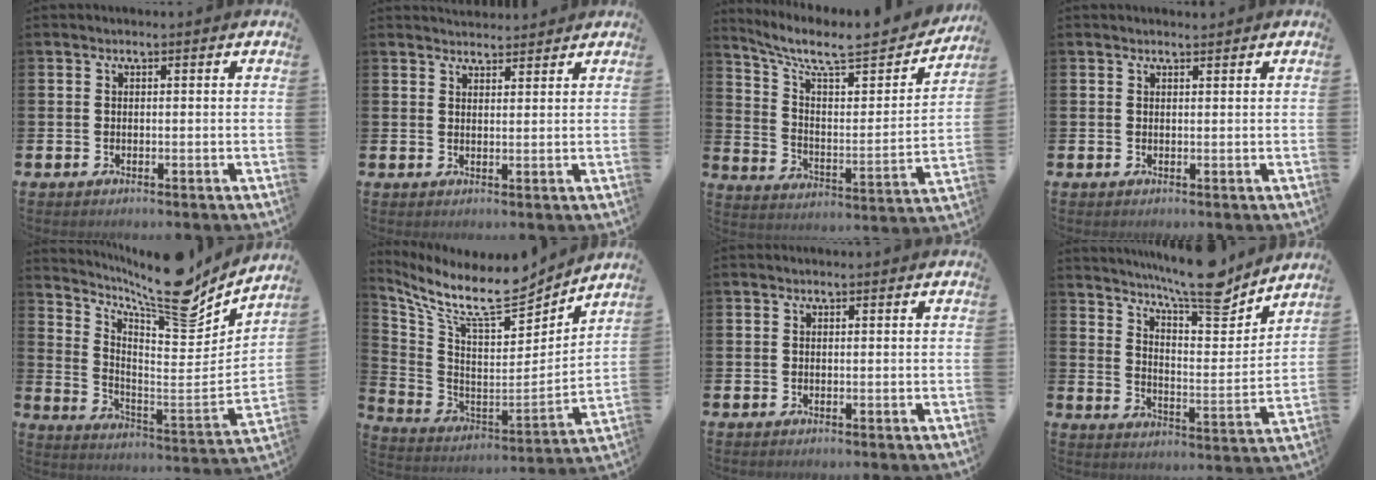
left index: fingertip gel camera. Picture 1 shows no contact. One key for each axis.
{"total": 2.9, "fx": 2.8, "fy": 0.6, "fz": 0.0, "tx": 0.004, "ty": -0.014, "tz": 0.050}
{"total": 8.3, "fx": 7.0, "fy": 2.3, "fz": 3.9, "tx": -0.097, "ty": -0.059, "tz": 0.114}
{"total": 1.1, "fx": 1.1, "fy": 0.2, "fz": 0.2, "tx": 0.005, "ty": 0.000, "tz": 0.018}
{"total": 13.1, "fx": 10.9, "fy": 2.9, "fz": 6.7, "tx": -0.122, "ty": -0.084, "tz": 0.180}
{"total": 11.9, "fx": 9.8, "fy": 2.9, "fz": 6.2, "tx": -0.148, "ty": -0.070, "tz": 0.164}
{"total": 0.0}
{"total": 11.2, "fx": 9.9, "fy": 1.7, "fz": 4.9, "tx": -0.097, "ty": -0.061, "tz": 0.172}